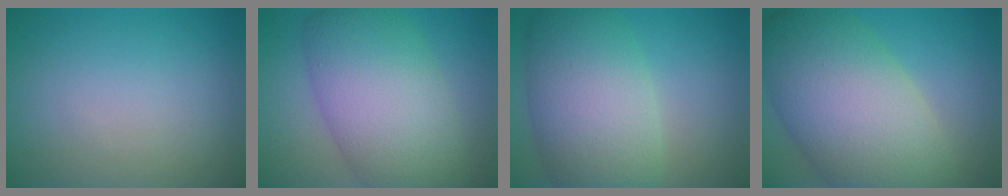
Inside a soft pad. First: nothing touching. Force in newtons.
{"total": 10.7, "press": 10.7, "slide": 0.7}
{"total": 10.0, "press": 10.0, "slide": 0.4}
{"total": 13.8, "press": 13.8, "slide": 0.8}